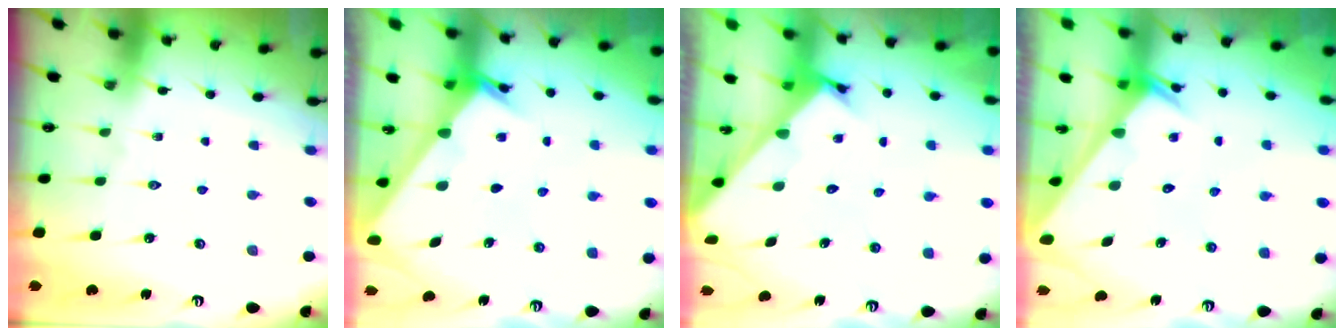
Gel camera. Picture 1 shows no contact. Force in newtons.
{"total": 2.4, "press": 2.3, "slide": 0.2}
{"total": 2.6, "press": 2.6, "slide": 0.2}
{"total": 2.4, "press": 2.4, "slide": 0.1}